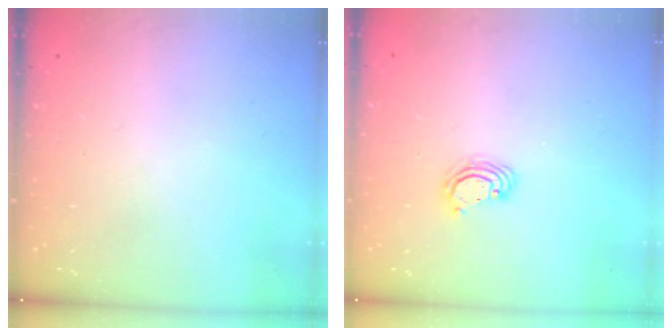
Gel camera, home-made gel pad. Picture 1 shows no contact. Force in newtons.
{"total": 3.9, "press": 3.9, "slide": 0.2}